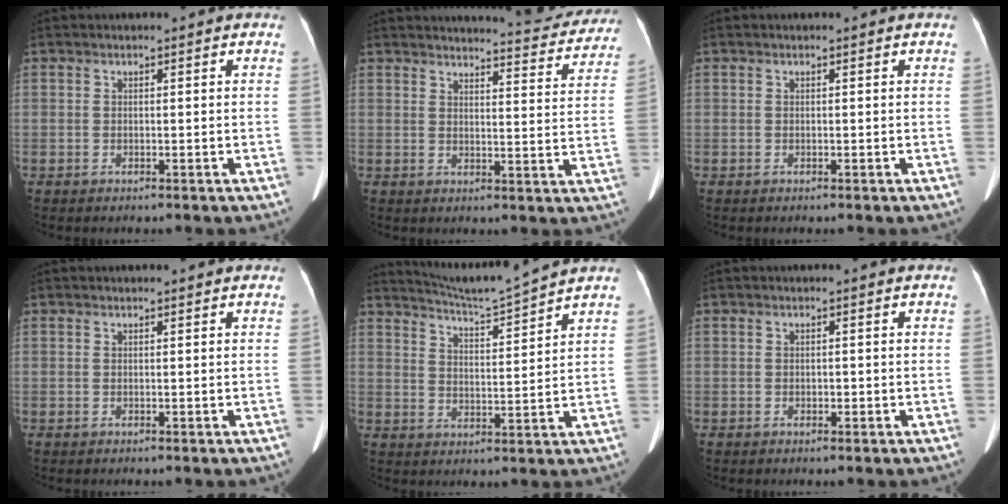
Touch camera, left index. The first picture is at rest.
{"total": 12.7, "force": [12.4, 1.5, 2.3], "torque": [-0.011, -0.042, 0.125]}
{"total": 0.0}
{"total": 0.0}
{"total": 8.0, "force": [7.6, -2.2, 1.2], "torque": [-0.040, -0.016, 0.135]}
{"total": 0.9, "force": [-0.3, 0.6, 0.6], "torque": [-0.009, 0.002, -0.003]}